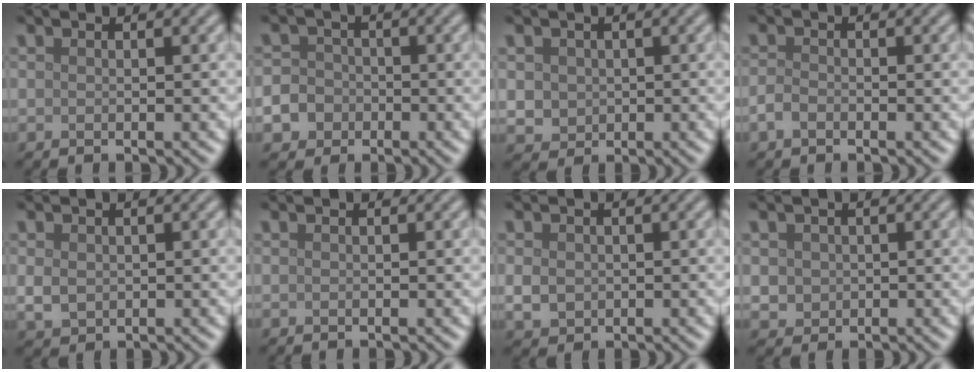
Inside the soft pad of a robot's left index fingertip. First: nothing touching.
{"total": 7.0, "force": [-3.1, 6.0, 1.6], "torque": [-0.030, -0.016, -0.079]}
{"total": 2.2, "force": [0.2, 2.0, 0.8], "torque": [-0.017, -0.006, 0.008]}
{"total": 1.2, "force": [-0.7, 0.7, 0.7], "torque": [-0.014, 0.001, -0.018]}
{"total": 1.9, "force": [0.1, 1.6, 1.1], "torque": [-0.024, -0.003, 0.005]}
{"total": 0.0}
{"total": 2.1, "force": [-0.1, 1.8, 1.0], "torque": [-0.021, -0.004, -0.004]}
{"total": 1.8, "force": [0.2, 1.7, 0.6], "torque": [-0.011, -0.006, 0.006]}